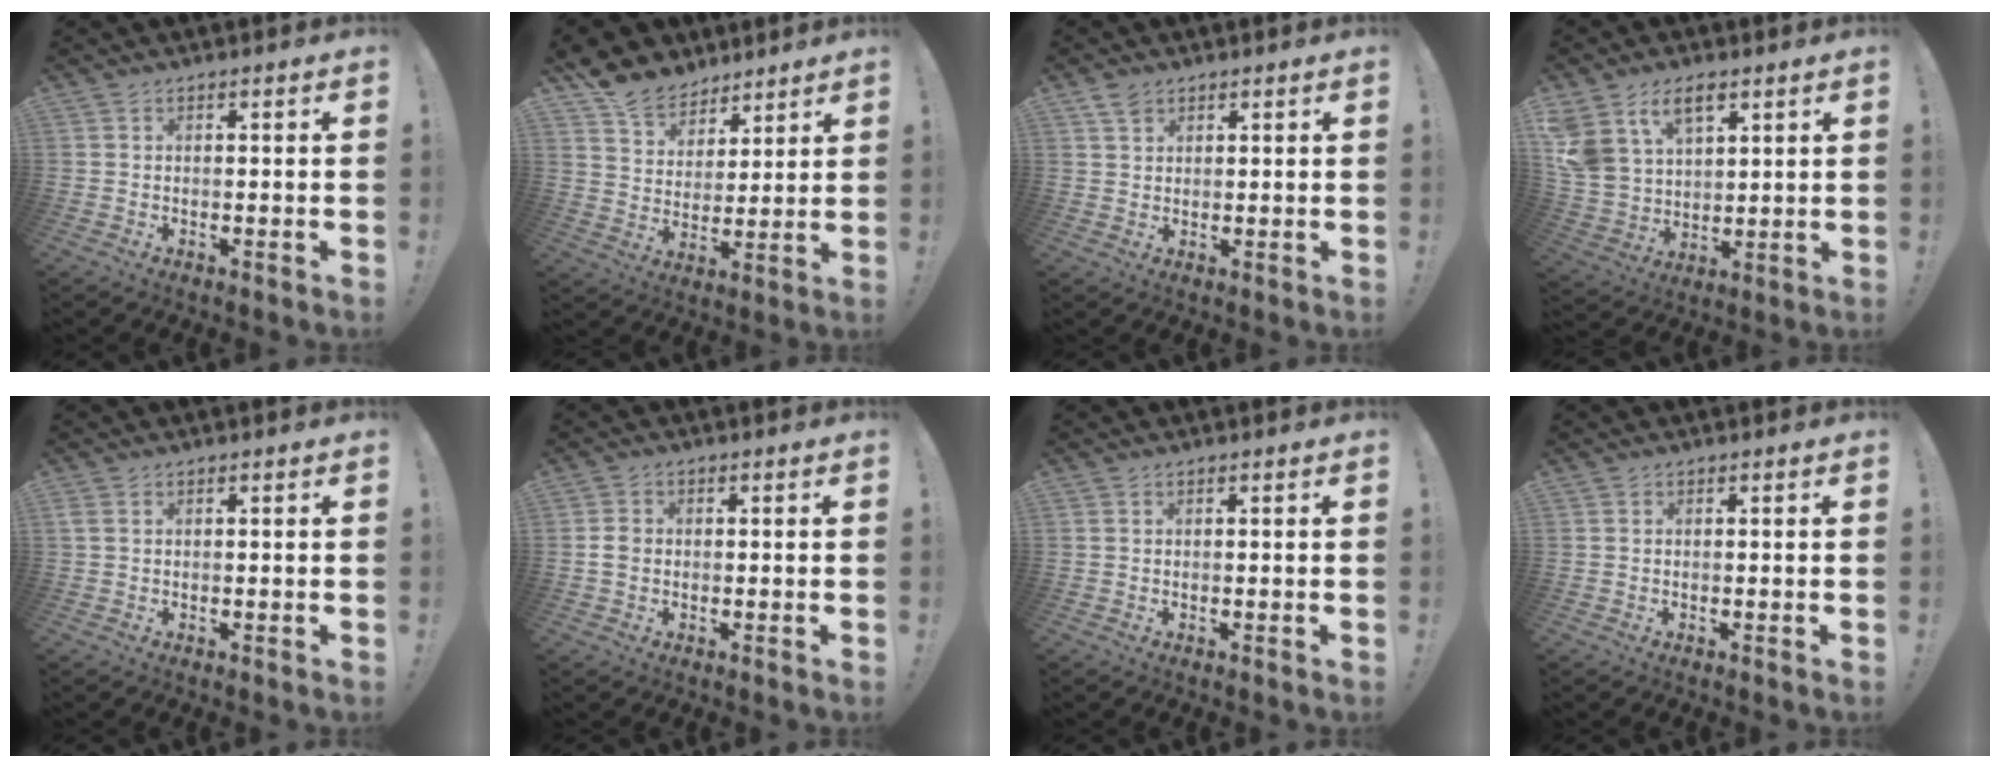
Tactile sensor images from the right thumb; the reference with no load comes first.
{"total": 11.2, "force": [8.8, 6.6, 2.0], "torque": [-0.043, -0.067, 0.173]}
{"total": 4.2, "force": [2.7, 2.9, 1.3], "torque": [-0.016, -0.010, 0.049]}
{"total": 12.9, "force": [7.2, 8.5, 6.6], "torque": [-0.142, -0.037, 0.142]}
{"total": 1.1, "force": [0.4, 0.7, 0.7], "torque": [-0.019, 0.005, 0.009]}
{"total": 2.5, "force": [-0.4, 2.1, 1.4], "torque": [-0.016, 0.006, -0.010]}
{"total": 0.0}
{"total": 0.0}